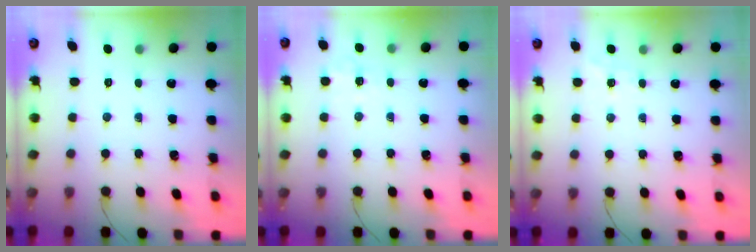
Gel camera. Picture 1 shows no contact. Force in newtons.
{"total": 2.2, "press": 1.3, "slide": 1.8}
{"total": 2.7, "press": 2.2, "slide": 1.6}